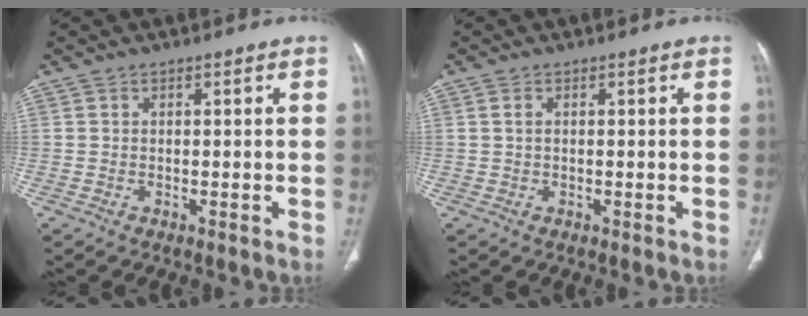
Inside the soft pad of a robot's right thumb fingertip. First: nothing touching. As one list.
[{"total": 1.1, "force": [0.4, 0.7, 0.8], "torque": [-0.022, 0.005, 0.011]}]